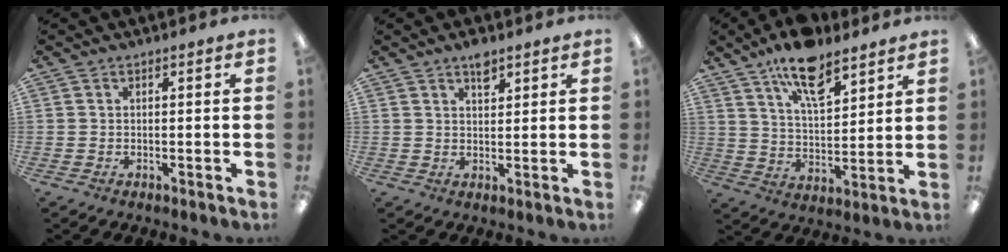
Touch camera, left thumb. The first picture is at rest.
{"total": 3.9, "force": [2.7, 1.8, 2.1], "torque": [-0.022, -0.010, 0.044]}
{"total": 13.3, "force": [9.6, 5.1, 7.7], "torque": [-0.123, -0.049, 0.167]}